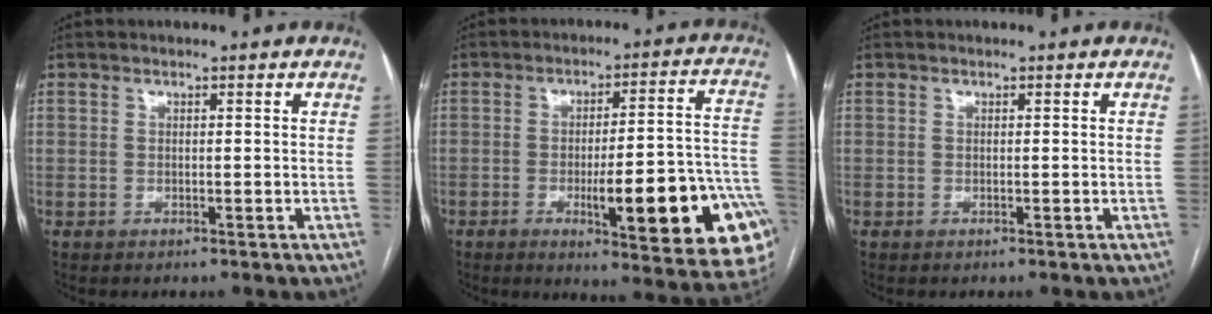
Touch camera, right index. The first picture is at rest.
{"total": 20.6, "force": [-6.7, 3.2, 19.2], "torque": [-0.169, 0.010, -0.075]}
{"total": 0.0}